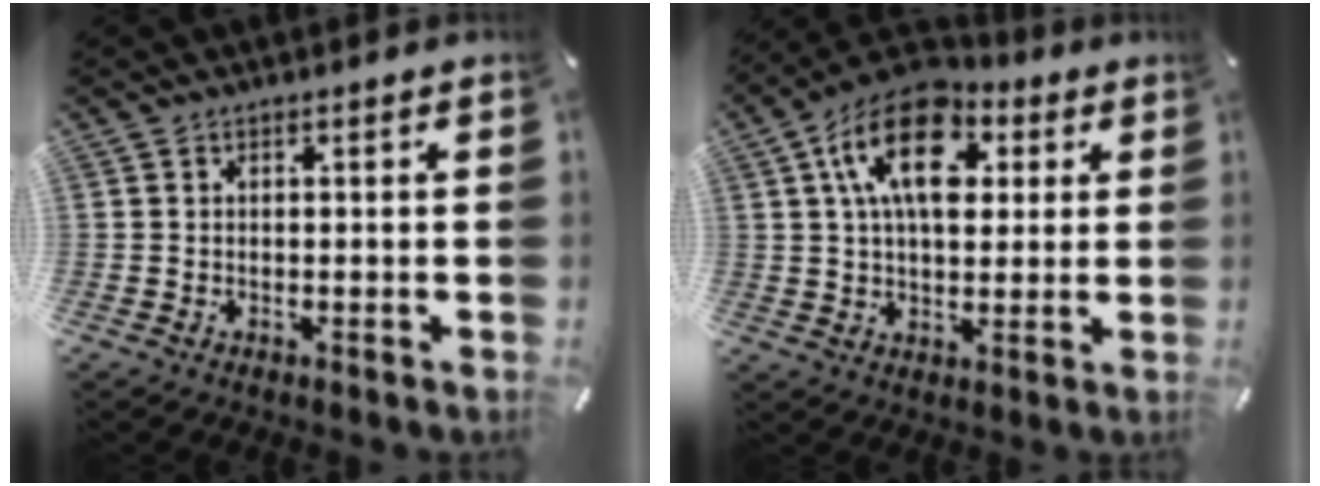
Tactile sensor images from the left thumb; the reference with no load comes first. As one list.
[{"total": 16.3, "force": [4.8, 10.3, 11.7], "torque": [-0.194, 0.000, 0.082]}]